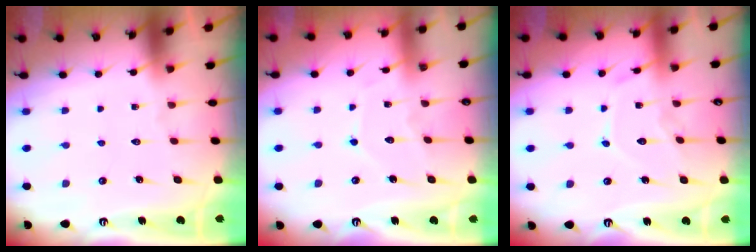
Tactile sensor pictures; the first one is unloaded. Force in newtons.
{"total": 6.0, "press": 6.0, "slide": 0.8}
{"total": 9.9, "press": 9.9, "slide": 0.2}